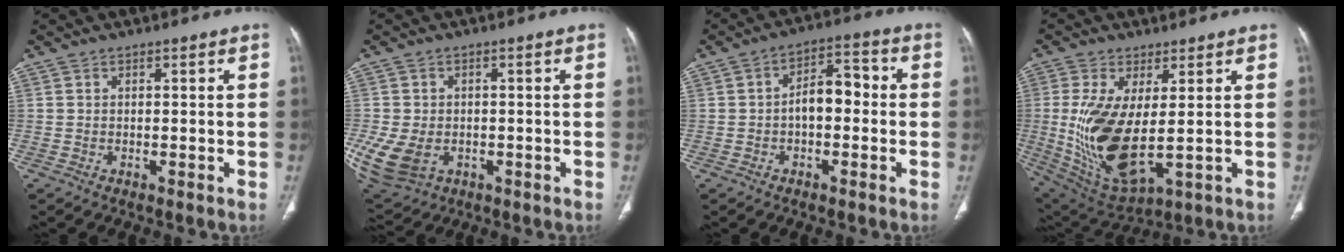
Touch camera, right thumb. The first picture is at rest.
{"total": 11.1, "force": [-2.8, 8.0, 7.1], "torque": [-0.167, -0.005, -0.034]}
{"total": 7.2, "force": [-0.7, 4.2, 5.8], "torque": [-0.075, 0.031, -0.020]}
{"total": 15.9, "force": [0.0, 6.8, 14.4], "torque": [-0.295, -0.025, 0.025]}